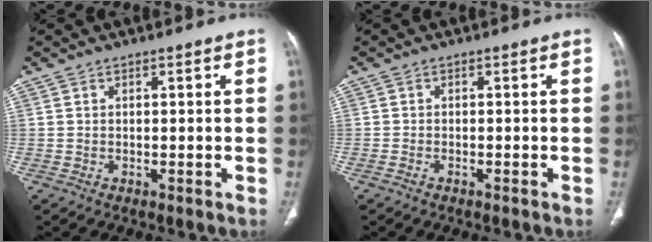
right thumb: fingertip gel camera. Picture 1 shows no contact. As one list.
[{"total": 0.6, "force": [-0.5, 0.2, 0.3], "torque": [-0.015, 0.004, -0.008]}]